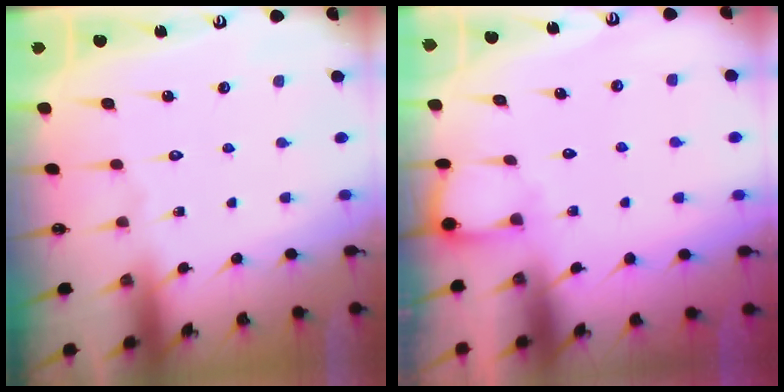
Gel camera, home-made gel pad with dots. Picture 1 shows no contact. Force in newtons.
{"total": 2.8, "press": 2.8, "slide": 0.2}